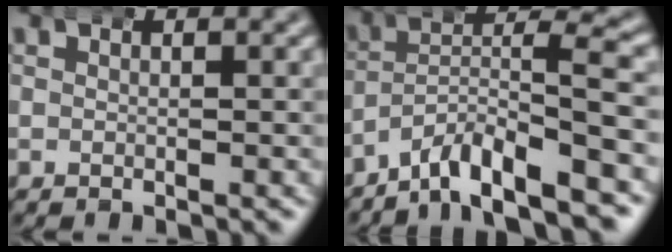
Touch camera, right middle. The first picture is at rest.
{"total": 6.6, "force": [-3.9, 2.5, 4.7], "torque": [-0.076, 0.002, -0.069]}